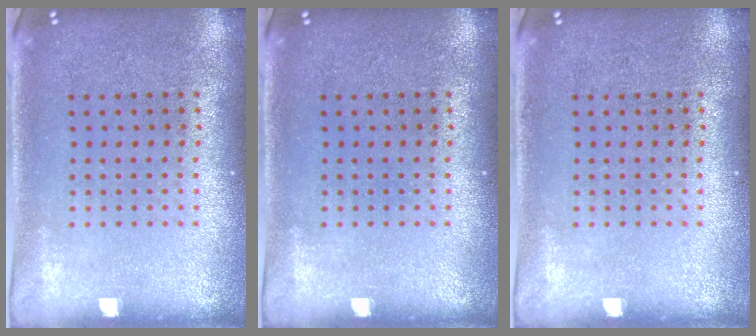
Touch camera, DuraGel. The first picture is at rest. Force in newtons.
{"total": 0.0}
{"total": 0.0}